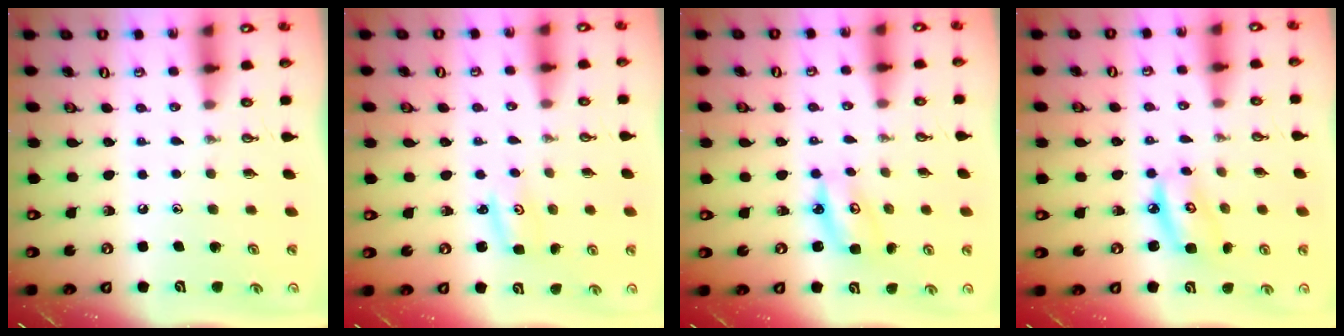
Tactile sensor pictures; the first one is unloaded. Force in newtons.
{"total": 2.9, "press": 2.9, "slide": 0.3}
{"total": 4.3, "press": 4.3, "slide": 0.4}
{"total": 6.9, "press": 6.9, "slide": 0.5}